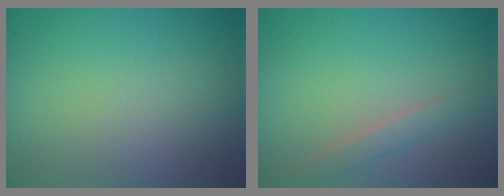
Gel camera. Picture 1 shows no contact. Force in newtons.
{"total": 1.4, "press": 1.4, "slide": 0.1}